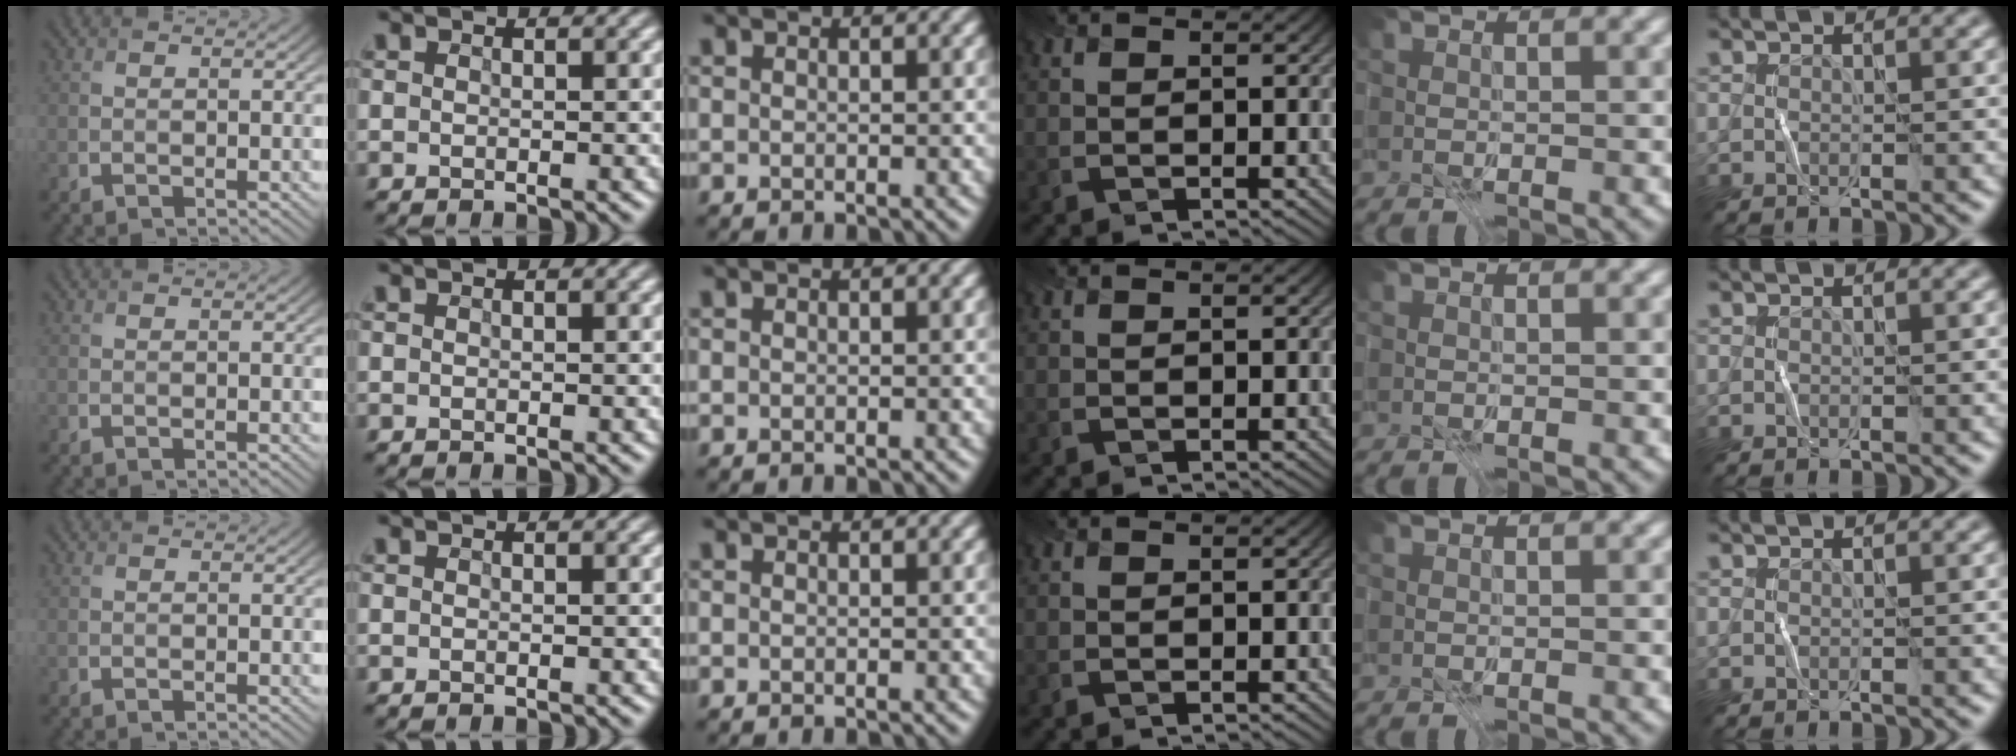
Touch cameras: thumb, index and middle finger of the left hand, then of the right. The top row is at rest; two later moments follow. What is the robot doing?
{"motion": "fold", "object": "file"}